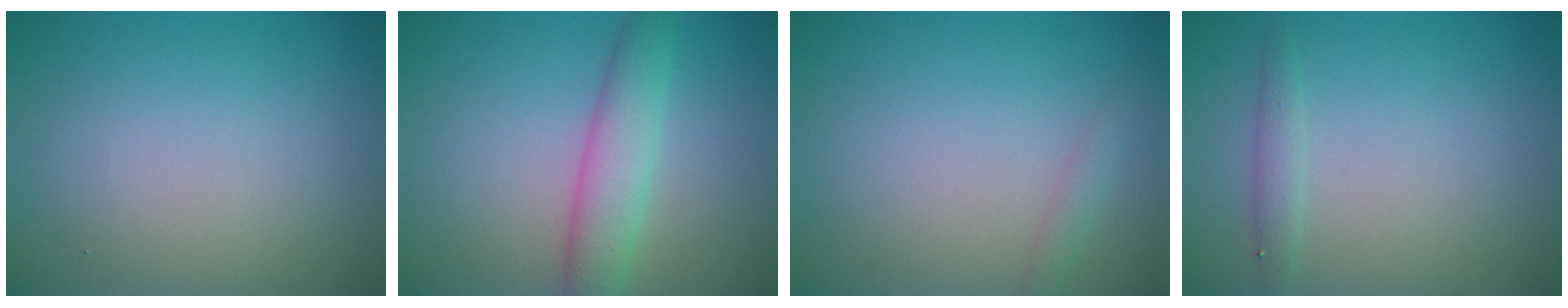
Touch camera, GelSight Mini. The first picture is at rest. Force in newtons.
{"total": 3.9, "press": 3.9, "slide": 0.1}
{"total": 1.0, "press": 1.0, "slide": 0.0}
{"total": 0.7, "press": 0.7, "slide": 0.1}